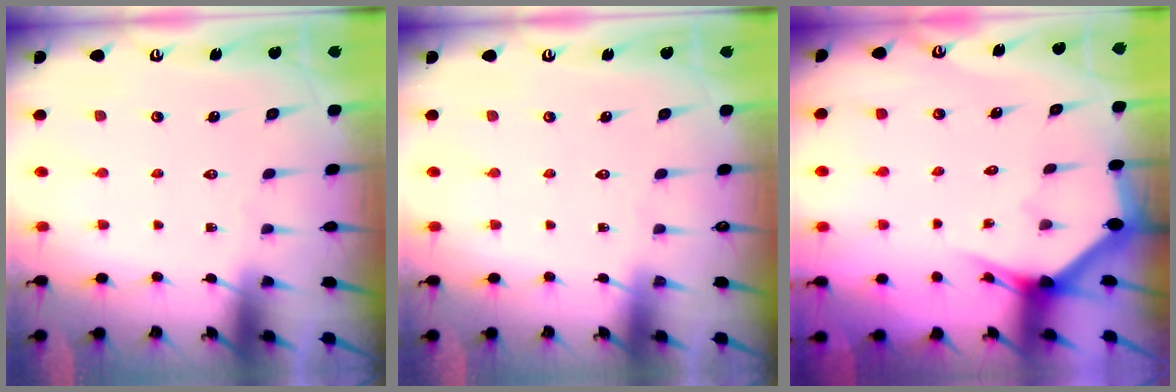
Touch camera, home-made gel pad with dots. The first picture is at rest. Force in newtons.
{"total": 0.0}
{"total": 2.9, "press": 2.9, "slide": 0.1}